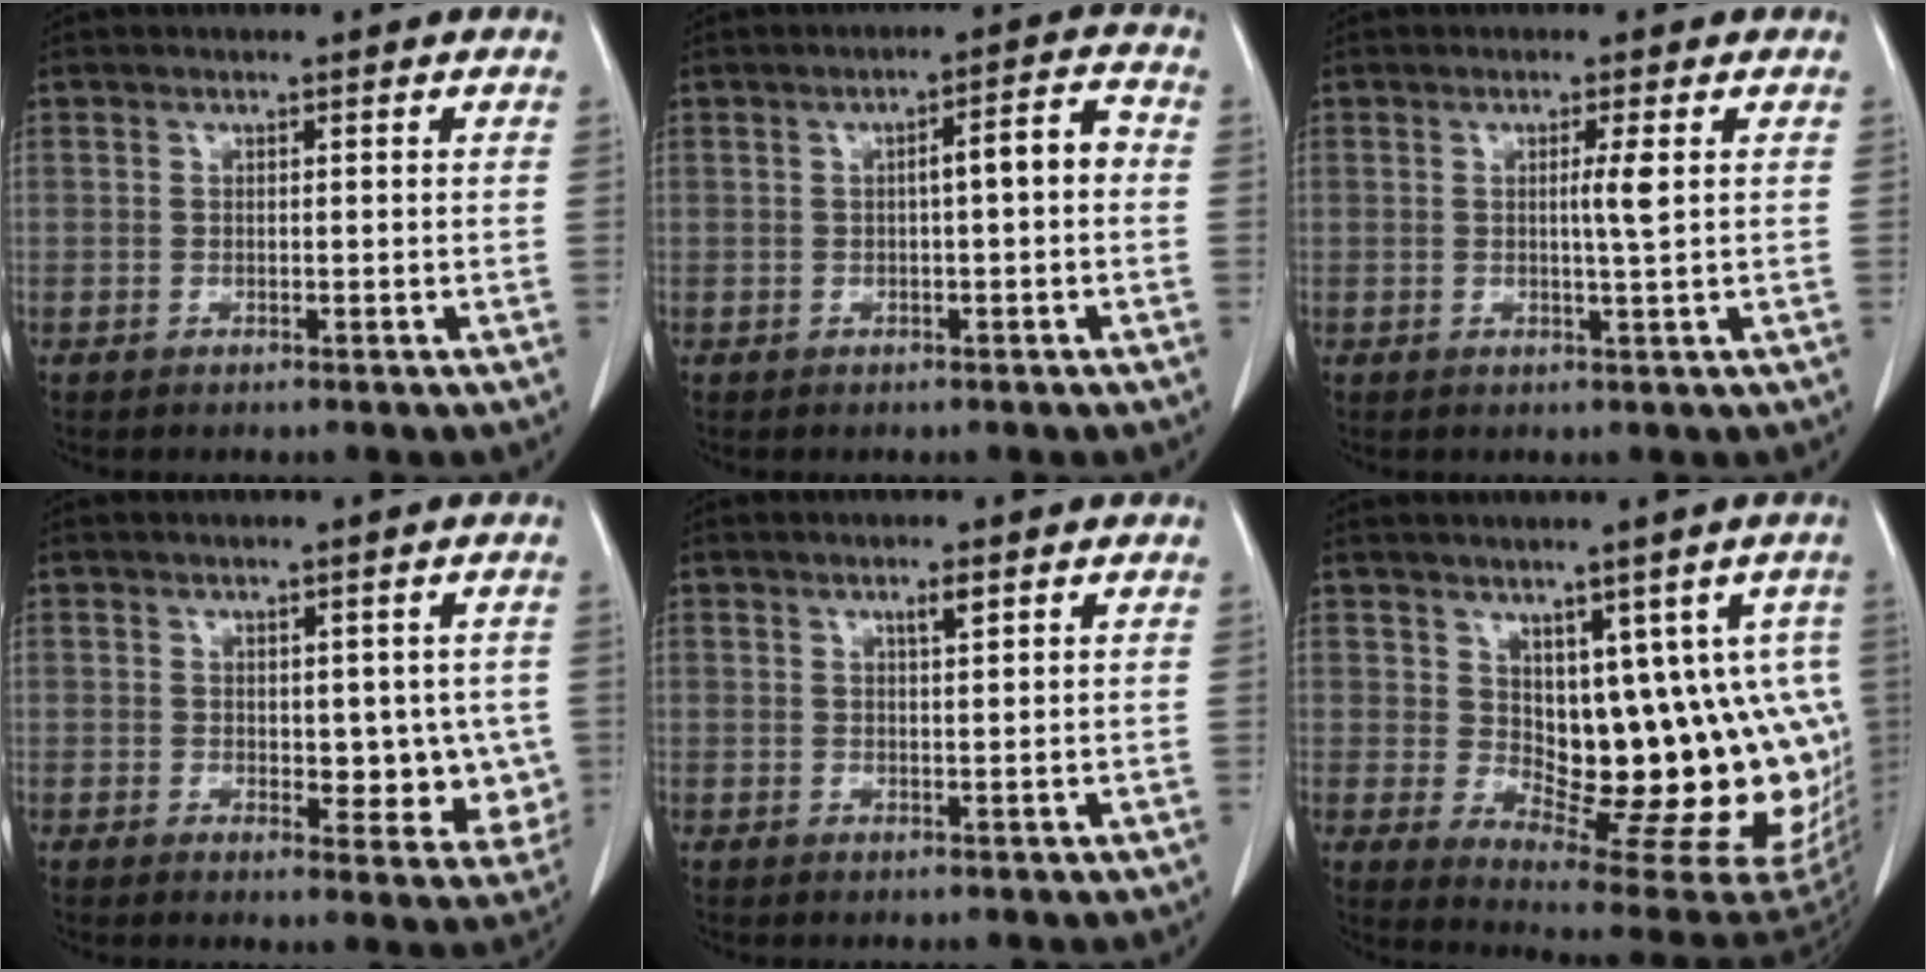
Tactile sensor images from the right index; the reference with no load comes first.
{"total": 4.5, "force": [0.0, 0.7, 4.5], "torque": [-0.064, 0.017, -0.002]}
{"total": 2.6, "force": [0.5, -0.5, 2.5], "torque": [-0.045, -0.005, 0.008]}
{"total": 6.9, "force": [0.2, 4.0, 5.7], "torque": [-0.040, -0.006, 0.009]}
{"total": 1.7, "force": [1.1, 0.2, 1.3], "torque": [-0.023, -0.001, 0.019]}
{"total": 14.8, "force": [3.0, 7.4, 12.5], "torque": [-0.136, 0.000, 0.059]}